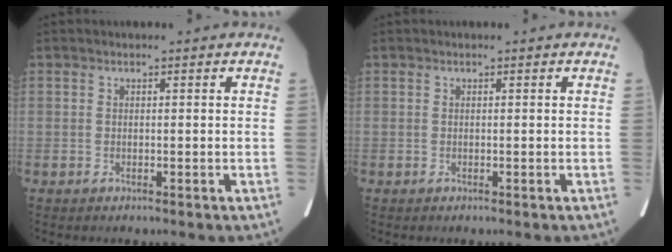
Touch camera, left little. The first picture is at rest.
{"total": 0.0}